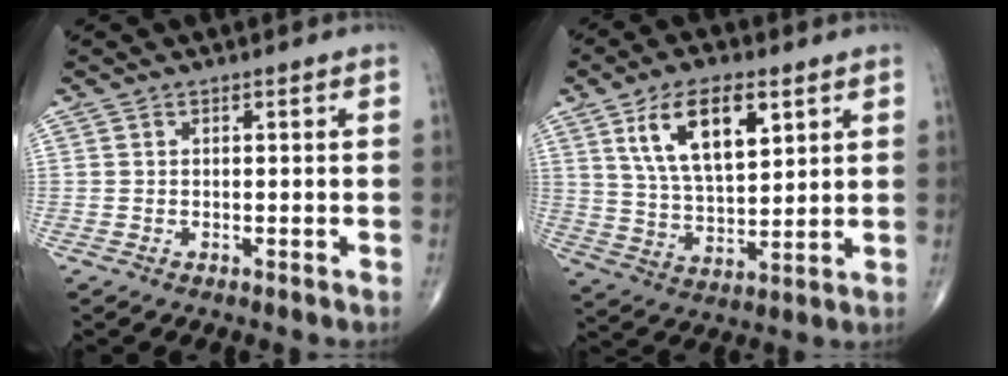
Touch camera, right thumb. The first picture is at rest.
{"total": 13.8, "force": [6.0, 6.4, 10.7], "torque": [-0.170, -0.022, 0.117]}